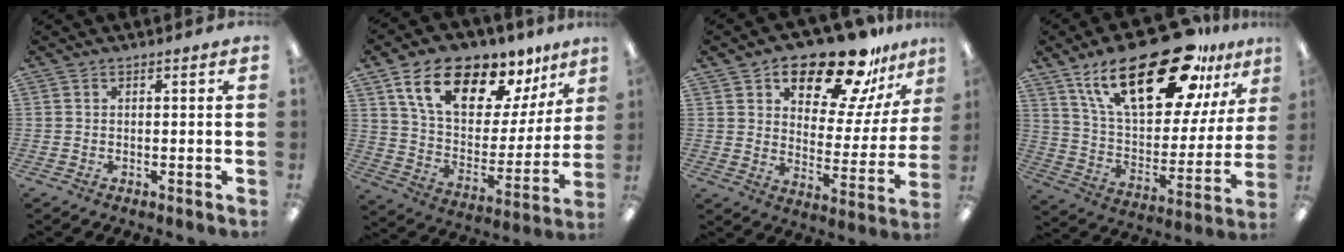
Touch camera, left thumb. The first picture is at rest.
{"total": 18.5, "force": [12.4, 9.1, 10.2], "torque": [-0.182, -0.071, 0.217]}
{"total": 19.2, "force": [15.2, 7.3, 9.1], "torque": [-0.144, -0.107, 0.259]}
{"total": 29.4, "force": [18.1, 12.1, 19.8], "torque": [-0.329, -0.099, 0.306]}